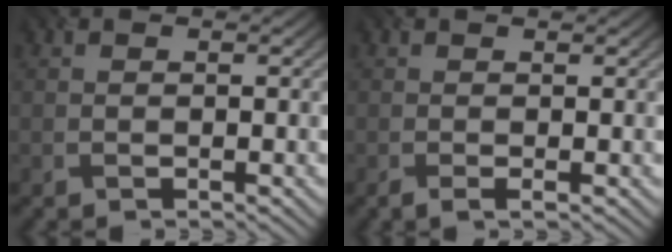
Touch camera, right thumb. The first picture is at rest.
{"total": 1.2, "force": [-0.2, 0.2, 1.2], "torque": [-0.024, -0.004, -0.006]}